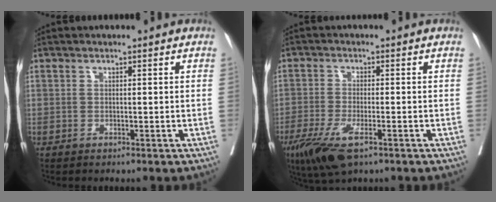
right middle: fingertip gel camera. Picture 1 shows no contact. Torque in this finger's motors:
{"motor_torque": [1.19, -0.85, 0.40, 0.13]}